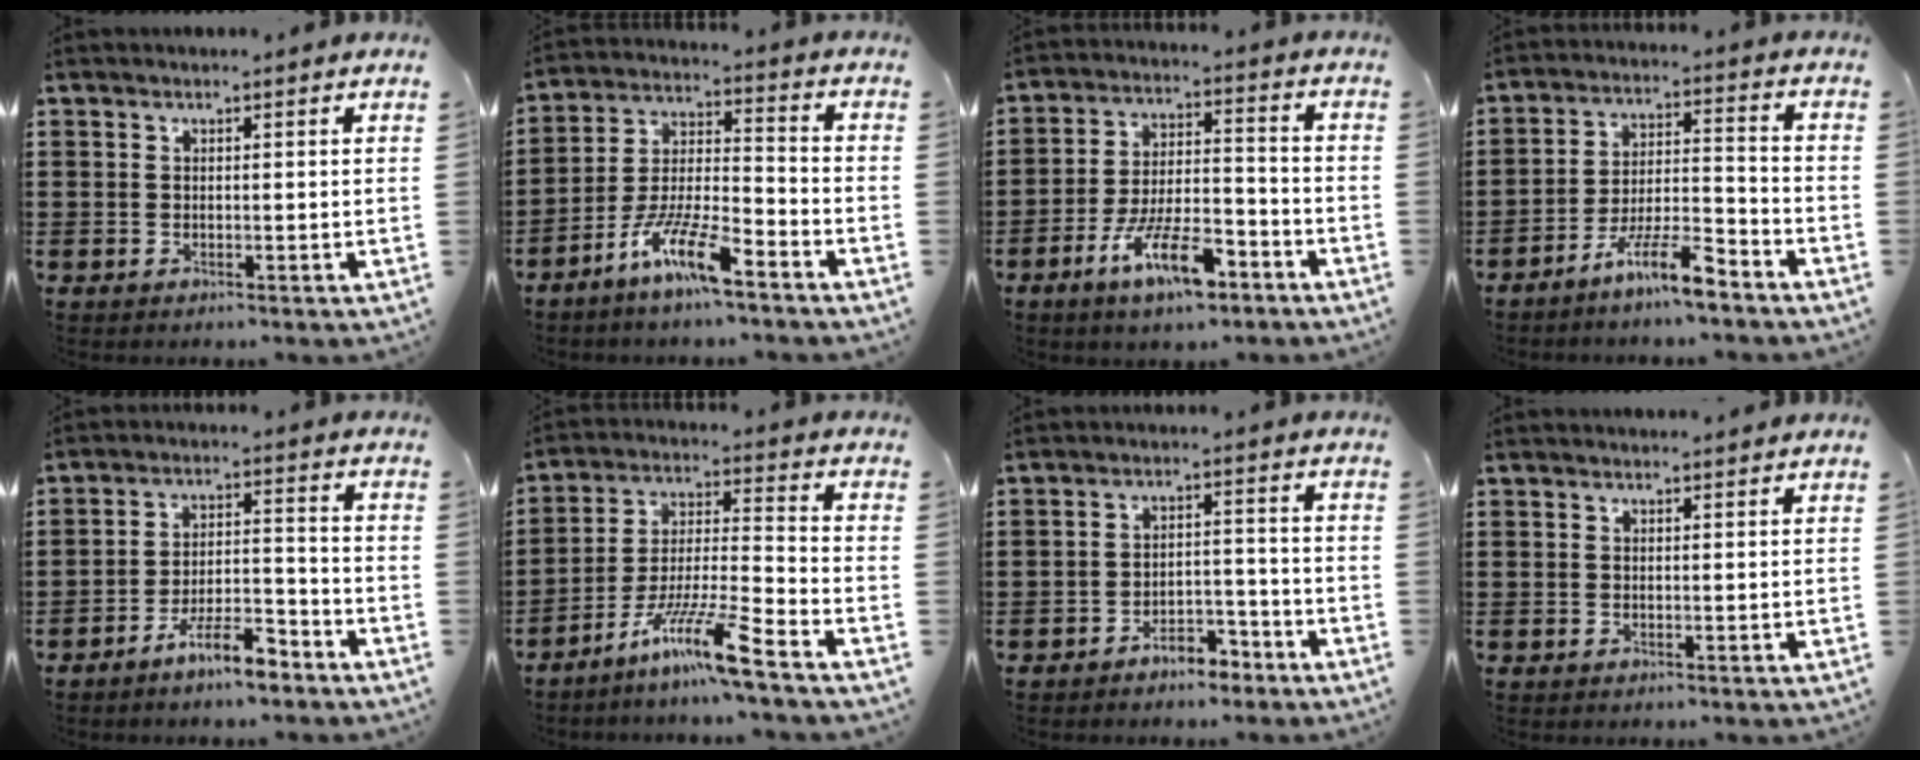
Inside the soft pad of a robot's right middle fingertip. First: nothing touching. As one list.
[{"total": 9.9, "force": [-7.1, 1.7, 6.7], "torque": [-0.144, -0.001, -0.137]}, {"total": 10.5, "force": [-6.3, 3.3, 7.7], "torque": [-0.156, 0.003, -0.119]}, {"total": 8.8, "force": [-6.7, 1.0, 5.5], "torque": [-0.111, -0.001, -0.130]}, {"total": 7.1, "force": [-5.7, 1.4, 4.0], "torque": [-0.081, 0.004, -0.110]}, {"total": 11.0, "force": [-8.3, 0.1, 7.3], "torque": [-0.142, -0.001, -0.164]}, {"total": 4.3, "force": [-4.0, 1.1, 1.0], "torque": [-0.019, 0.011, -0.082]}, {"total": 0.7, "force": [0.7, -0.1, 0.1], "torque": [0.004, -0.005, 0.011]}]